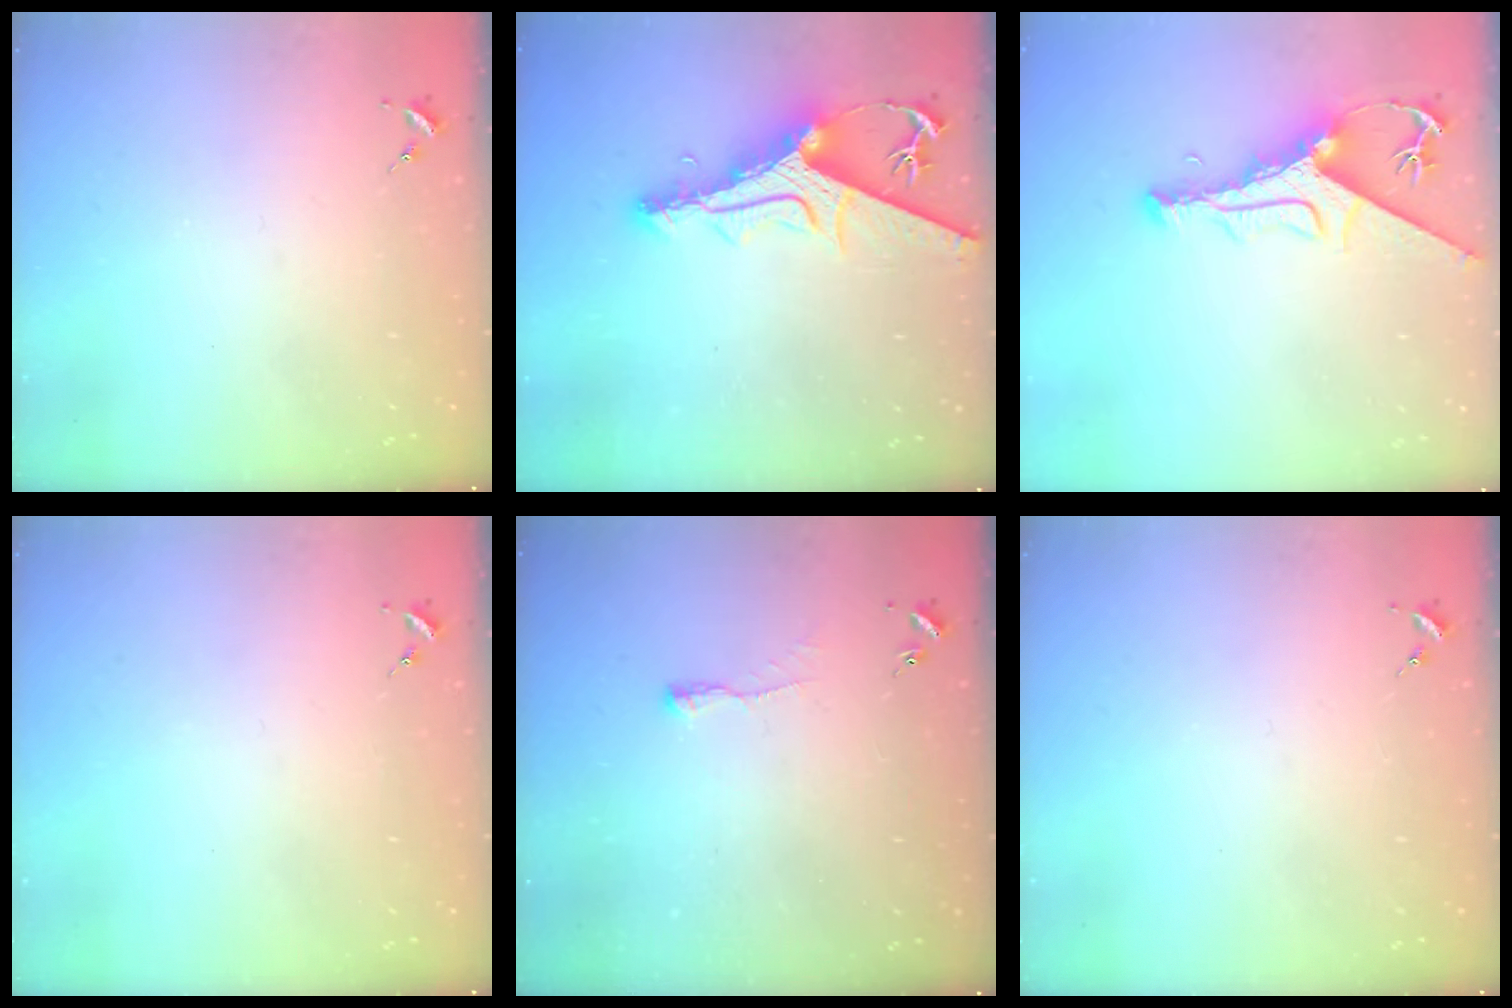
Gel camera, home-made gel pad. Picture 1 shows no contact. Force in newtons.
{"total": 11.8, "press": 11.8, "slide": 1.4}
{"total": 11.0, "press": 10.9, "slide": 1.4}
{"total": 0.0}
{"total": 3.4, "press": 3.4, "slide": 0.6}
{"total": 0.0}